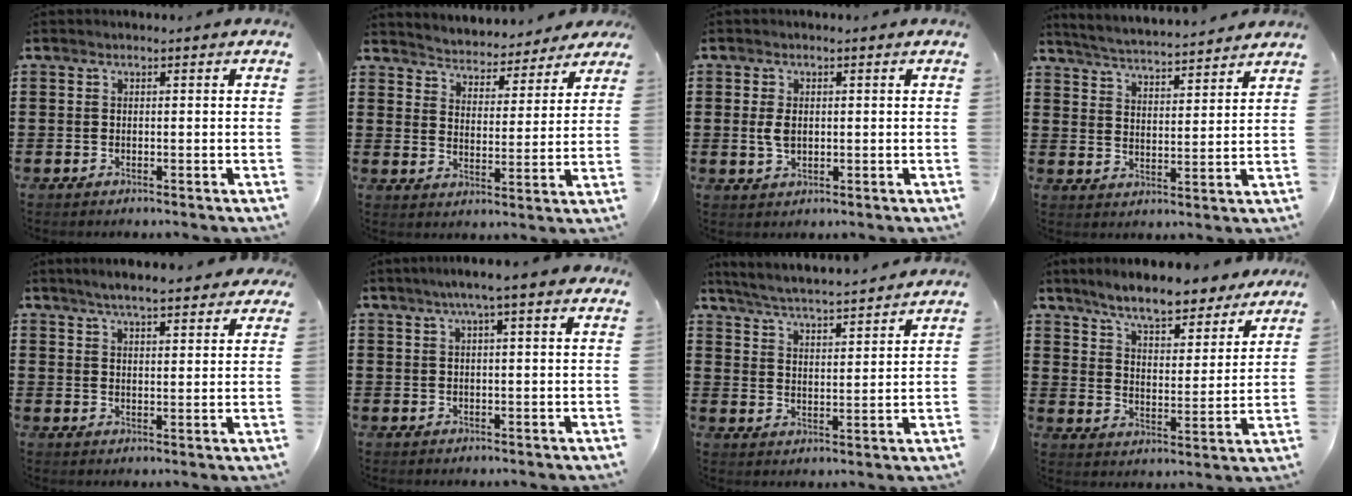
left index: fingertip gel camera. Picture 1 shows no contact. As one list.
[{"total": 3.9, "force": [3.9, -0.1, -0.4], "torque": [-0.019, -0.036, 0.062]}, {"total": 3.0, "force": [0.1, 1.7, 2.4], "torque": [-0.065, -0.001, -0.003]}, {"total": 3.9, "force": [3.8, -0.6, 0.4], "torque": [-0.028, -0.032, 0.061]}, {"total": 4.6, "force": [4.1, 0.6, 1.9], "torque": [-0.049, -0.006, 0.074]}, {"total": 3.6, "force": [1.9, -0.2, 3.0], "torque": [-0.062, 0.004, 0.032]}, {"total": 4.4, "force": [4.3, -0.6, 1.0], "torque": [-0.042, -0.034, 0.069]}, {"total": 7.5, "force": [6.8, 0.8, 3.2], "torque": [-0.088, -0.031, 0.119]}]